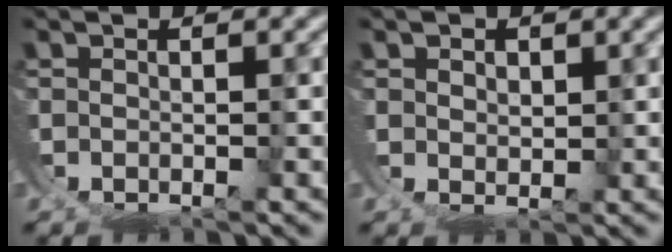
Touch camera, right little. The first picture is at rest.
{"total": 2.4, "force": [2.1, -1.0, -0.4], "torque": [0.014, -0.003, 0.040]}